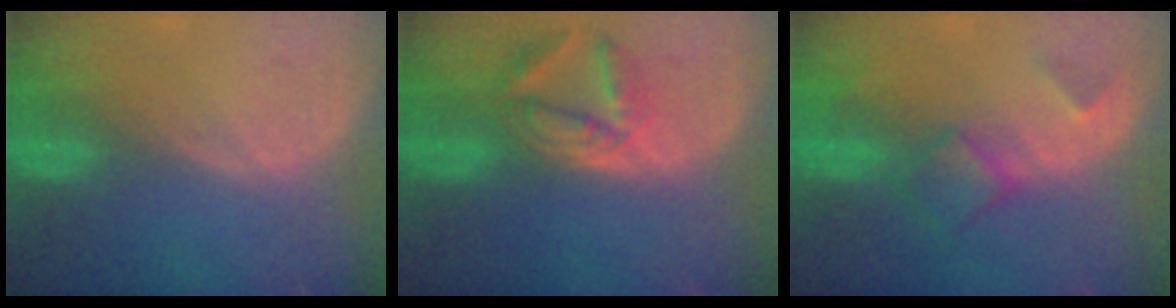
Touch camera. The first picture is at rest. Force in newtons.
{"total": 5.6, "press": 5.6, "slide": 0.8}
{"total": 5.1, "press": 4.5, "slide": 2.4}